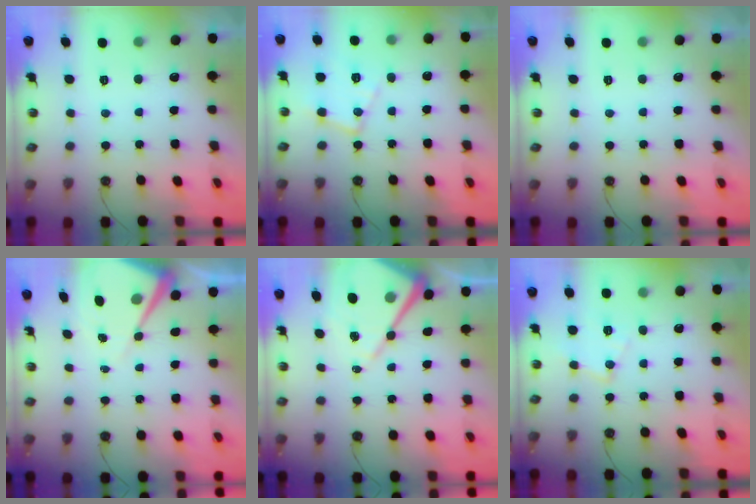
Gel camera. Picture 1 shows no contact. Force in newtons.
{"total": 12.8, "press": 12.8, "slide": 1.0}
{"total": 0.0}
{"total": 7.8, "press": 7.8, "slide": 0.7}
{"total": 12.8, "press": 12.8, "slide": 1.0}
{"total": 10.1, "press": 10.1, "slide": 0.7}